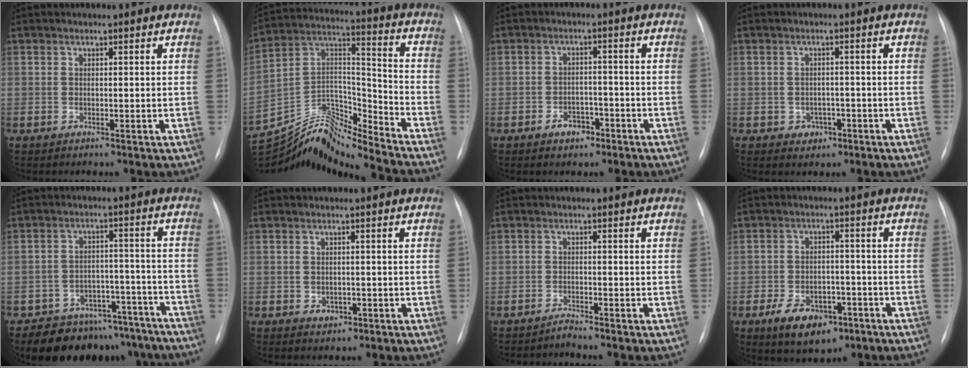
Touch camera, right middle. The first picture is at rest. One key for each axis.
{"total": 18.8, "fx": -18.2, "fy": 0.7, "fz": 4.6, "tx": -0.085, "ty": 0.059, "tz": -0.310}
{"total": 3.7, "fx": -2.3, "fy": 2.3, "fz": 1.8, "tx": -0.026, "ty": 0.007, "tz": -0.030}
{"total": 2.6, "fx": -1.2, "fy": 2.2, "fz": 0.8, "tx": -0.006, "ty": 0.007, "tz": -0.009}
{"total": 15.2, "fx": -13.0, "fy": 7.2, "fz": 3.2, "tx": -0.022, "ty": 0.041, "tz": -0.165}
{"total": 1.8, "fx": -0.7, "fy": 1.4, "fz": 0.8, "tx": -0.011, "ty": 0.001, "tz": -0.002}
{"total": 1.3, "fx": -1.3, "fy": -0.4, "fz": -0.1, "tx": 0.008, "ty": -0.005, "tz": -0.020}
{"total": 9.0, "fx": -5.0, "fy": 5.2, "fz": 5.5, "tx": -0.093, "ty": 0.001, "tz": -0.070}